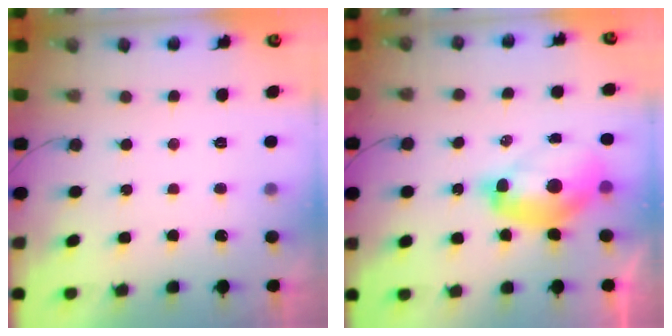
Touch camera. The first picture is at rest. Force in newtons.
{"total": 11.2, "press": 11.1, "slide": 1.1}